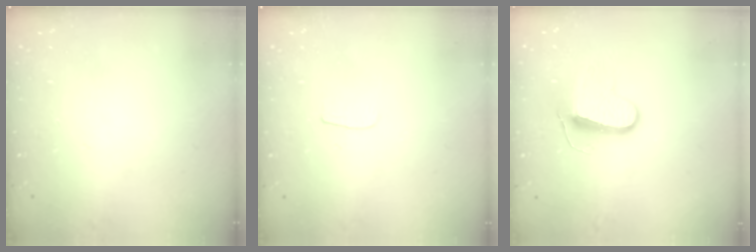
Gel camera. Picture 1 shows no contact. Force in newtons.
{"total": 3.0, "press": 3.0, "slide": 0.3}
{"total": 9.3, "press": 9.3, "slide": 0.5}